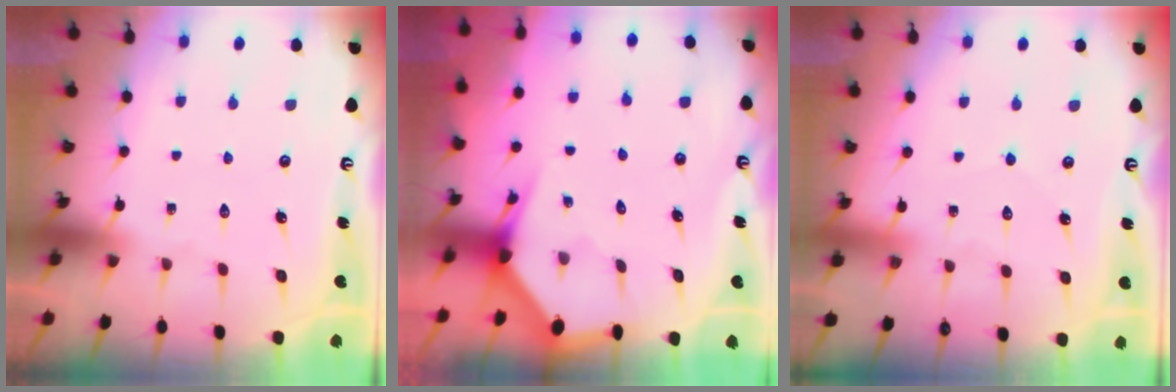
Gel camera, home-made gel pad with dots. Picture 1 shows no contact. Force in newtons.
{"total": 2.8, "press": 2.8, "slide": 0.0}
{"total": 2.1, "press": 2.1, "slide": 0.1}